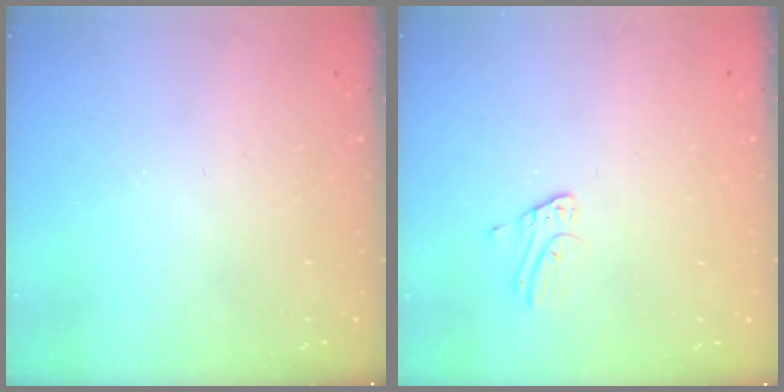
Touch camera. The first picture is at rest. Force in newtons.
{"total": 2.7, "press": 2.7, "slide": 0.2}